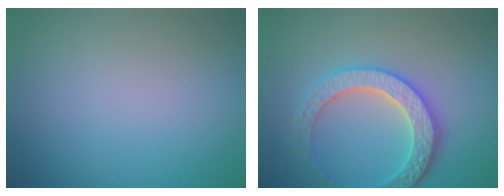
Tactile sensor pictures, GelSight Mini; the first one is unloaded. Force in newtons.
{"total": 4.3, "press": 4.1, "slide": 1.5}